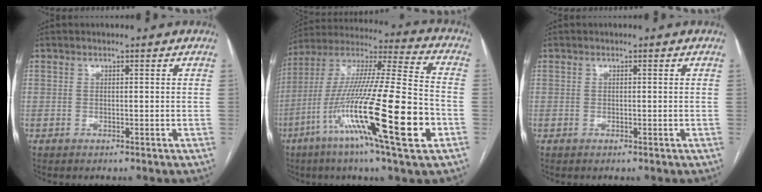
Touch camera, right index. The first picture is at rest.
{"total": 25.8, "force": [-9.3, 1.4, 24.0], "torque": [-0.423, -0.040, -0.167]}
{"total": 0.0}